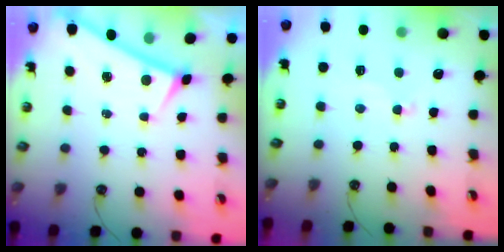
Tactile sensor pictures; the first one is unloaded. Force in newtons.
{"total": 4.1, "press": 4.0, "slide": 1.1}